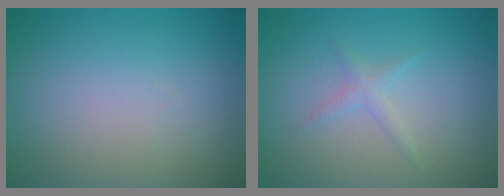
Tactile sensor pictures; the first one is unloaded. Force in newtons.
{"total": 1.1, "press": 1.1, "slide": 0.0}